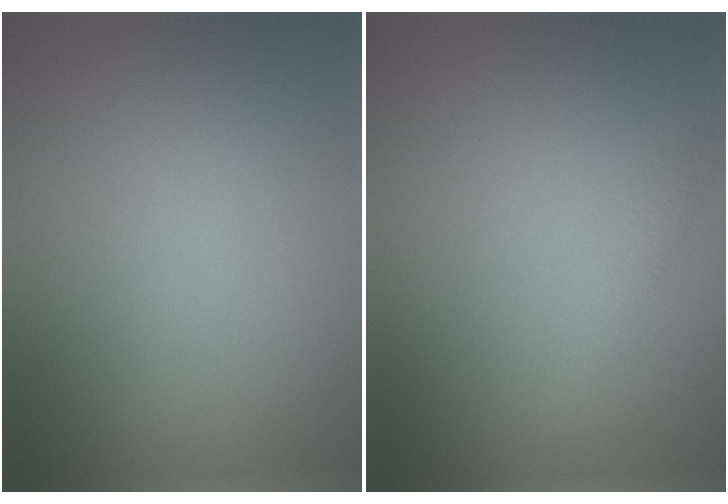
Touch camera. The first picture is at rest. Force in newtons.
{"total": 1.3, "press": 1.3, "slide": 0.2}